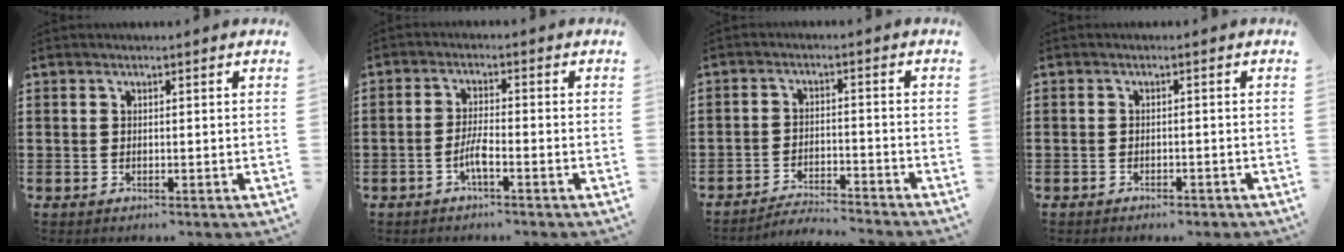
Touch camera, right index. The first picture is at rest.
{"total": 3.7, "force": [-1.8, 0.5, 3.1], "torque": [-0.076, -0.008, -0.038]}
{"total": 3.5, "force": [-3.5, -0.1, 0.4], "torque": [-0.013, 0.003, -0.074]}
{"total": 1.2, "force": [-1.1, 0.3, 0.1], "torque": [-0.007, 0.001, -0.025]}